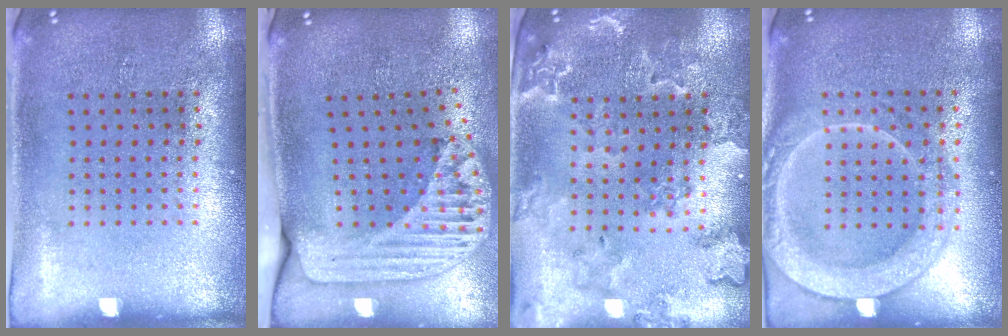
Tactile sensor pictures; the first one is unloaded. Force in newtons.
{"total": 2.4, "press": 1.7, "slide": 1.7}
{"total": 1.9, "press": 1.9, "slide": 0.3}
{"total": 2.0, "press": 1.9, "slide": 0.3}